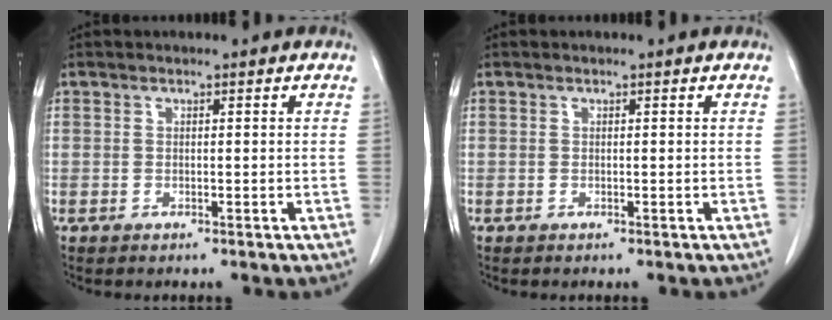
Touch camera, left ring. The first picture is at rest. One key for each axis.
{"total": 0.0}